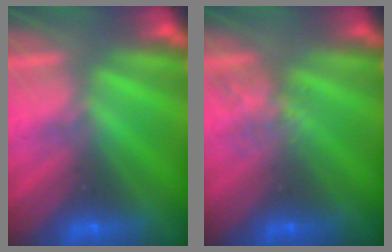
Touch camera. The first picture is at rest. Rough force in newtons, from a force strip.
{"total": 2.1}